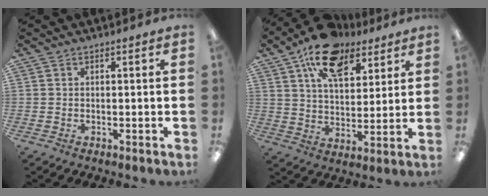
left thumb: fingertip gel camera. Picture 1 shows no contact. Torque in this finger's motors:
{"motor_torque": [0.29, 0.71, 1.56, -1.21, 0.41]}